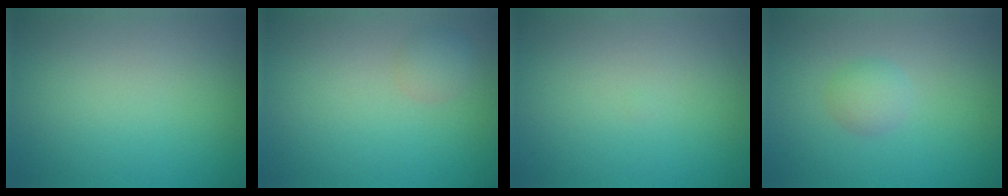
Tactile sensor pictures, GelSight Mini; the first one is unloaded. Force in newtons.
{"total": 1.5, "press": 1.5, "slide": 0.0}
{"total": 0.0}
{"total": 1.6, "press": 1.6, "slide": 0.1}